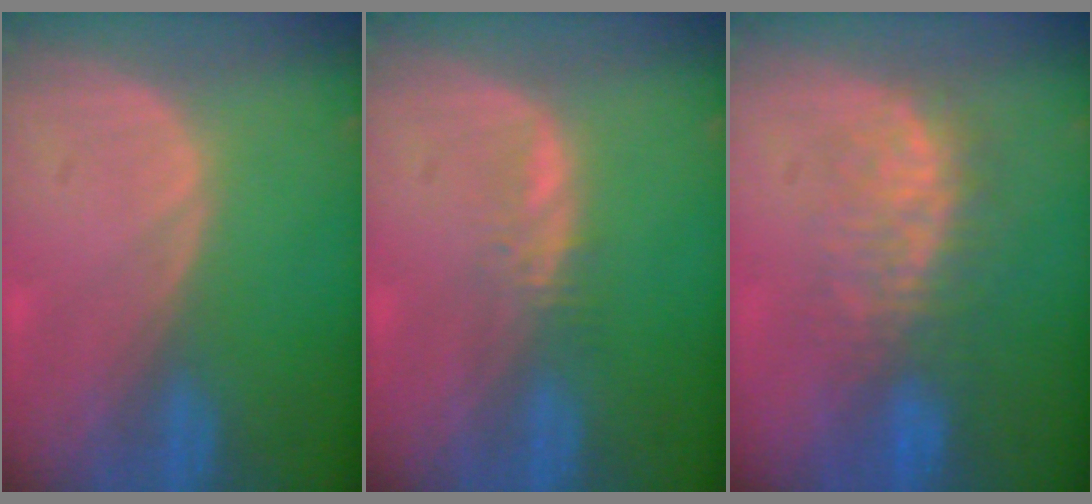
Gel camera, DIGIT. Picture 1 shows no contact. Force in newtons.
{"total": 2.2, "press": 2.1, "slide": 0.2}
{"total": 7.8, "press": 7.5, "slide": 2.1}